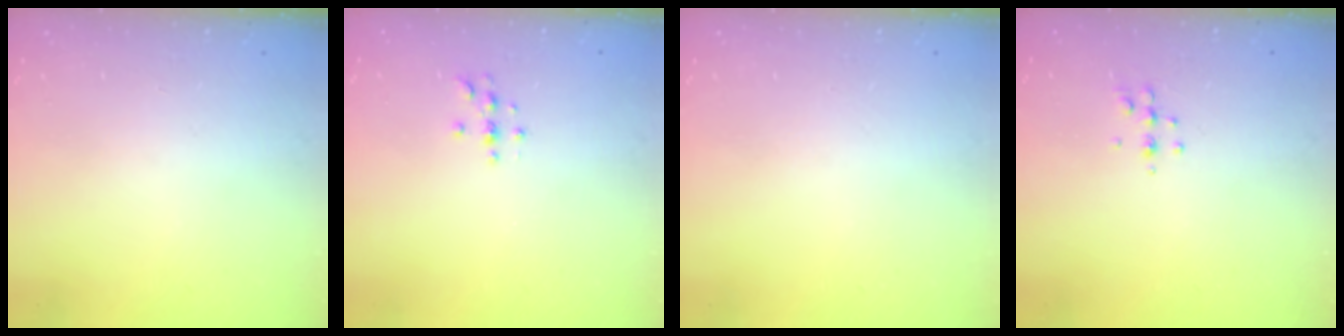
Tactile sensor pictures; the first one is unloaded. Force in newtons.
{"total": 3.0, "press": 3.0, "slide": 0.4}
{"total": 0.0}
{"total": 4.5, "press": 4.3, "slide": 1.2}